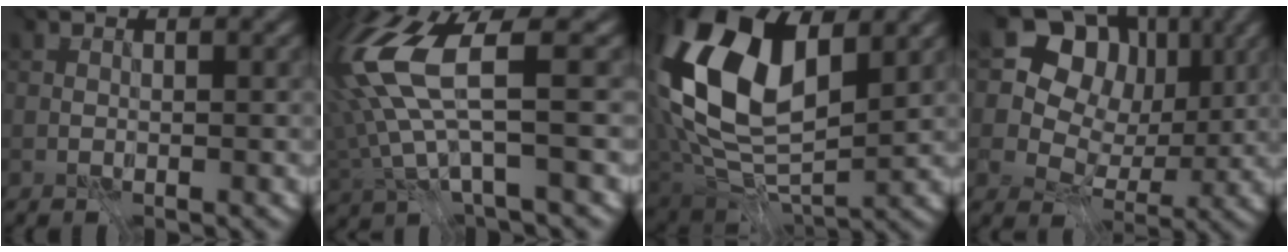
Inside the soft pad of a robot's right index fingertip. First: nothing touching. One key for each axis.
{"total": 8.6, "fx": -0.4, "fy": 1.9, "fz": 8.4, "tx": -0.216, "ty": -0.008, "tz": 0.017}
{"total": 14.5, "fx": 2.0, "fy": 8.5, "fz": 11.6, "tx": -0.254, "ty": 0.006, "tz": 0.056}
{"total": 9.4, "fx": 3.4, "fy": 7.3, "fz": 4.9, "tx": -0.105, "ty": 0.032, "tz": 0.065}